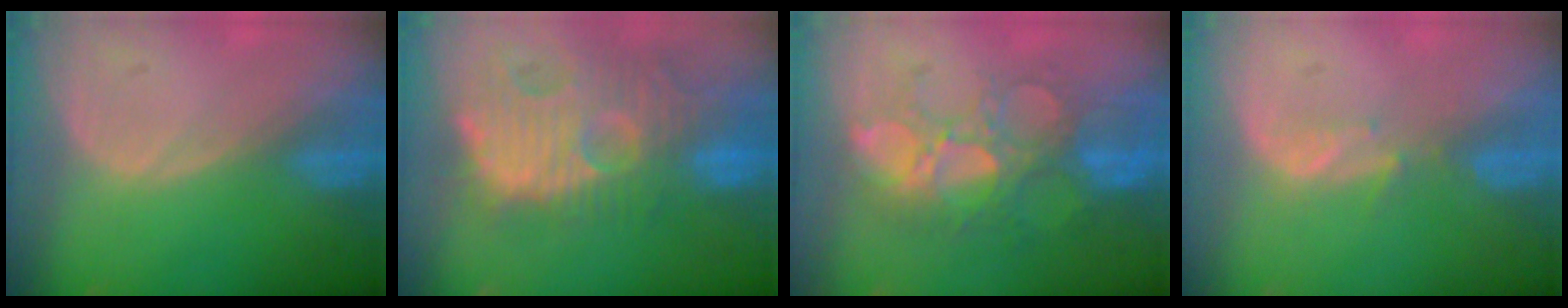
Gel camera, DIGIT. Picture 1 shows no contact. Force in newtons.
{"total": 13.7, "press": 12.3, "slide": 5.9}
{"total": 11.0, "press": 9.5, "slide": 5.5}
{"total": 1.9, "press": 1.8, "slide": 0.7}